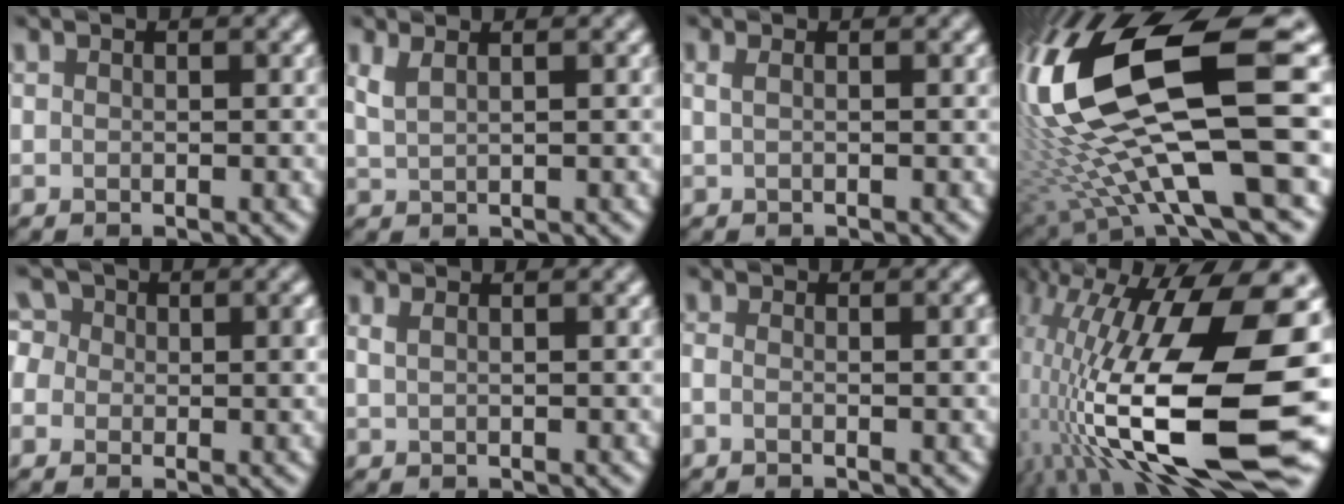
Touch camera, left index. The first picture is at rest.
{"total": 2.2, "force": [1.2, 0.9, 1.5], "torque": [-0.025, 0.000, 0.015]}
{"total": 1.4, "force": [0.4, 0.7, 1.1], "torque": [-0.016, -0.005, -0.005]}
{"total": 18.4, "force": [2.0, 6.0, 17.3], "torque": [-0.347, -0.031, 0.056]}
{"total": 4.4, "force": [1.0, 3.6, 2.4], "torque": [-0.035, 0.023, -0.014]}
{"total": 1.6, "force": [0.7, 0.8, 1.1], "torque": [-0.014, -0.004, -0.001]}
{"total": 1.9, "force": [-0.4, 0.8, 1.7], "torque": [-0.016, -0.004, -0.026]}
{"total": 17.5, "force": [0.2, 7.6, 15.7], "torque": [-0.303, 0.004, 0.000]}